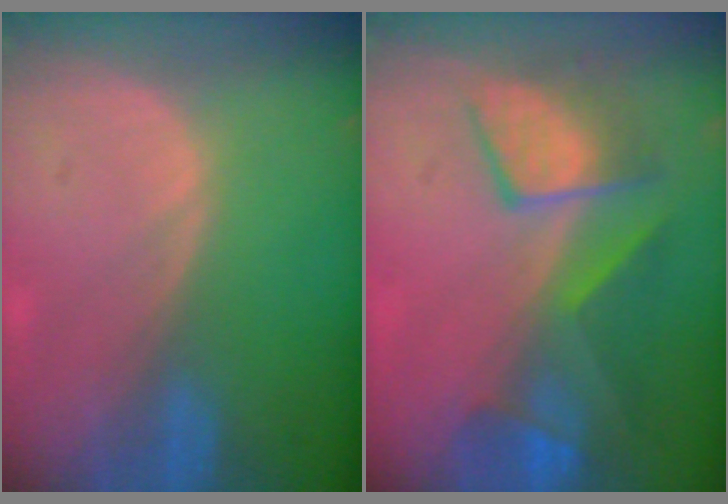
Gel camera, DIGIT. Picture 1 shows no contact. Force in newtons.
{"total": 8.0, "press": 7.9, "slide": 1.6}